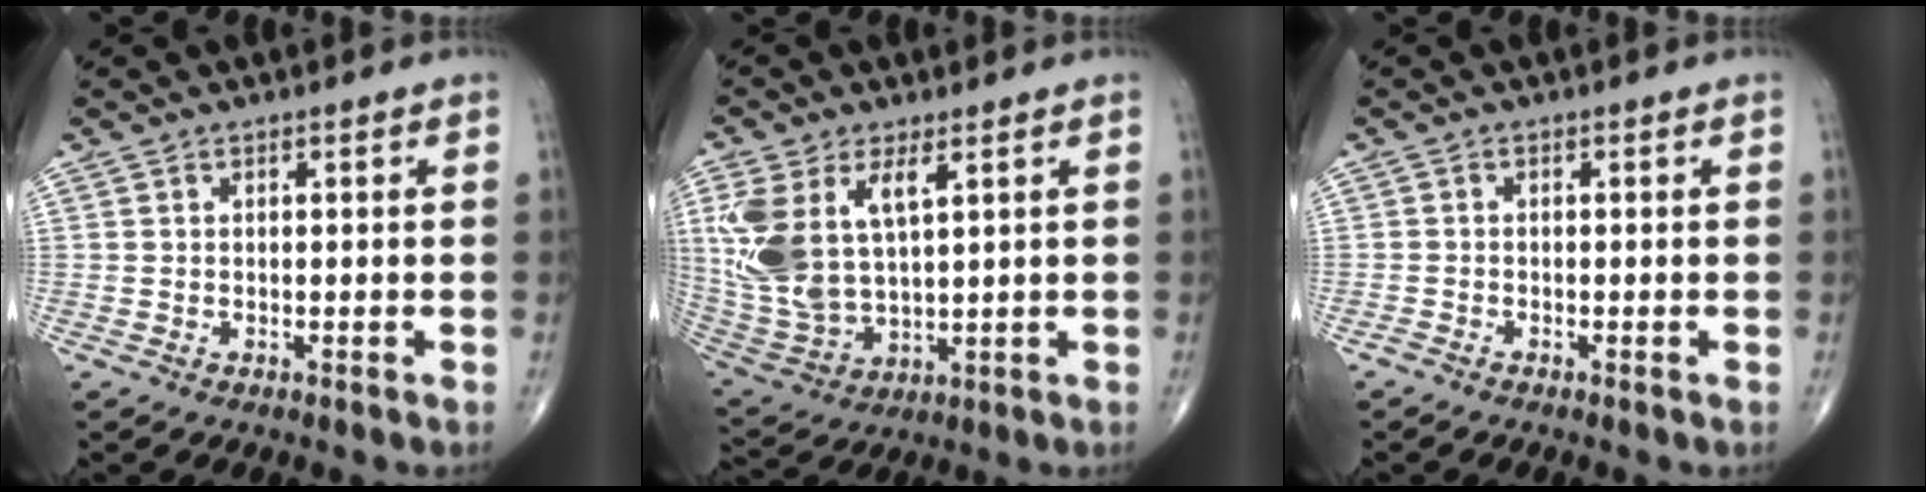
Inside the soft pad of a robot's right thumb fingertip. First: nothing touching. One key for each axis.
{"total": 14.7, "fx": 4.8, "fy": 7.5, "fz": 11.7, "tx": -0.246, "ty": -0.011, "tz": 0.109}
{"total": 0.7, "fx": -0.6, "fy": 0.2, "fz": 0.4, "tx": -0.012, "ty": -0.003, "tz": -0.016}